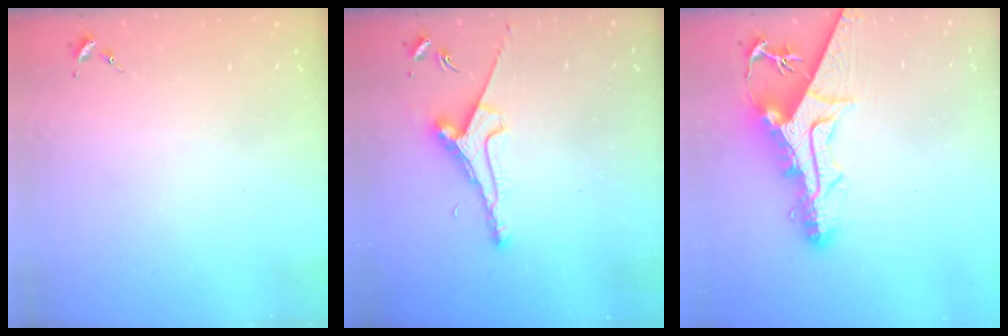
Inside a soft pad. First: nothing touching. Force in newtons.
{"total": 7.8, "press": 7.7, "slide": 1.0}
{"total": 17.8, "press": 17.7, "slide": 1.8}